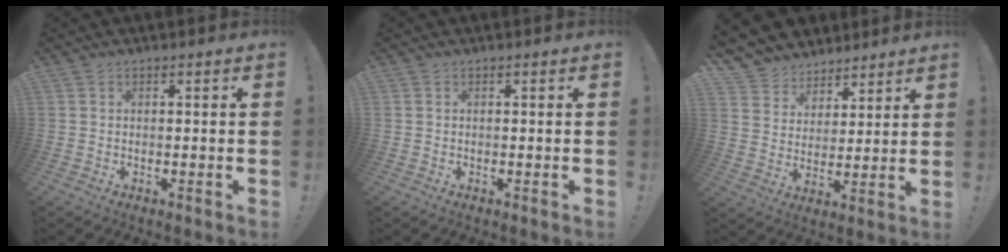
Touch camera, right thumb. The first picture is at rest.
{"total": 0.0}
{"total": 8.4, "force": [6.1, 5.8, 0.6], "torque": [-0.015, -0.053, 0.124]}